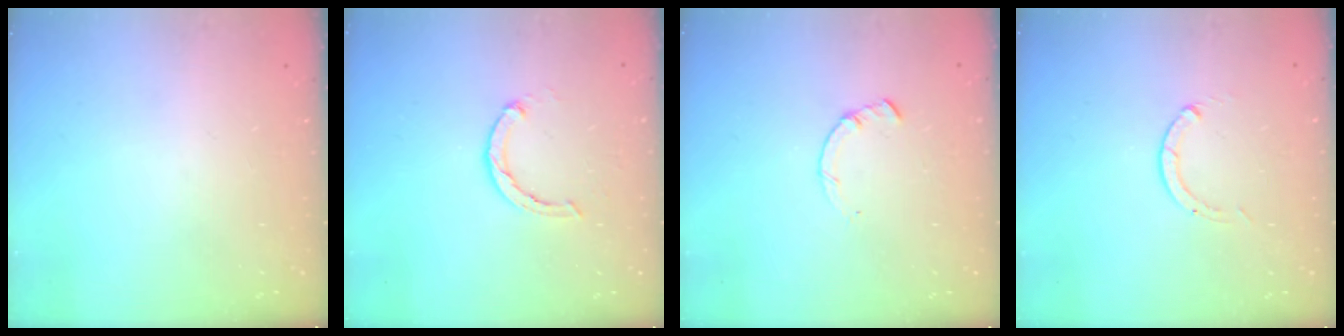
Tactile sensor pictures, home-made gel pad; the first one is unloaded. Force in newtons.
{"total": 2.4, "press": 2.4, "slide": 0.4}
{"total": 1.4, "press": 1.4, "slide": 0.2}
{"total": 0.0}